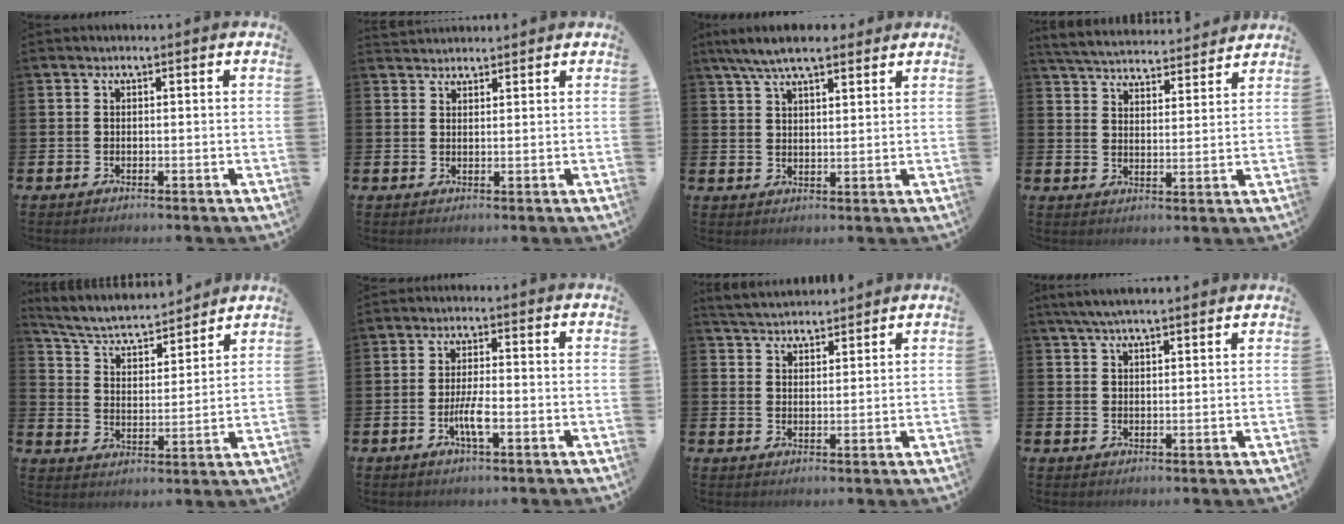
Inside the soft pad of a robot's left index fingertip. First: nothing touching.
{"total": 2.1, "force": [2.0, 0.5, -0.1], "torque": [-0.004, -0.003, 0.038]}
{"total": 6.6, "force": [5.7, 1.5, 2.8], "torque": [-0.078, -0.011, 0.107]}
{"total": 5.3, "force": [5.3, 0.8, 0.5], "torque": [-0.031, -0.038, 0.092]}
{"total": 5.6, "force": [5.1, 1.5, 1.8], "torque": [-0.070, -0.040, 0.082]}
{"total": 3.6, "force": [-1.2, 0.7, 3.3], "torque": [-0.072, 0.001, -0.023]}
{"total": 4.1, "force": [4.0, 0.6, -0.1], "torque": [-0.021, -0.017, 0.076]}
{"total": 4.5, "force": [4.1, 0.6, 1.8], "torque": [-0.046, -0.004, 0.076]}